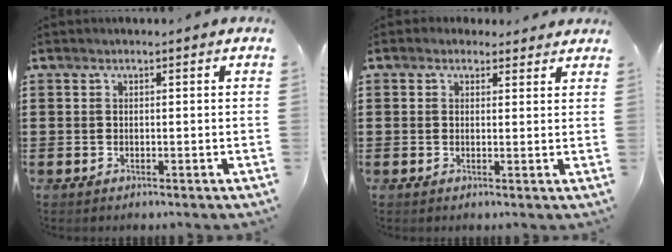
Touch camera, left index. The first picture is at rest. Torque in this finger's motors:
{"motor_torque": [2.14, 0.00, 0.24, 0.02]}